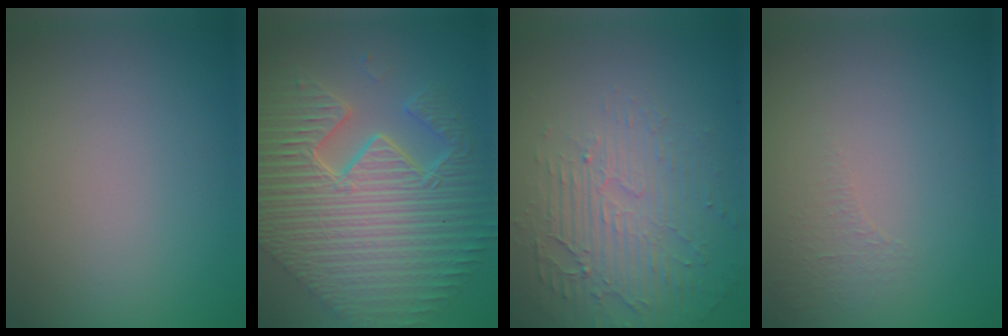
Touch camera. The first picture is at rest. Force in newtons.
{"total": 12.1, "press": 8.1, "slide": 9.0}
{"total": 5.7, "press": 3.3, "slide": 4.7}
{"total": 0.8, "press": 0.4, "slide": 0.7}